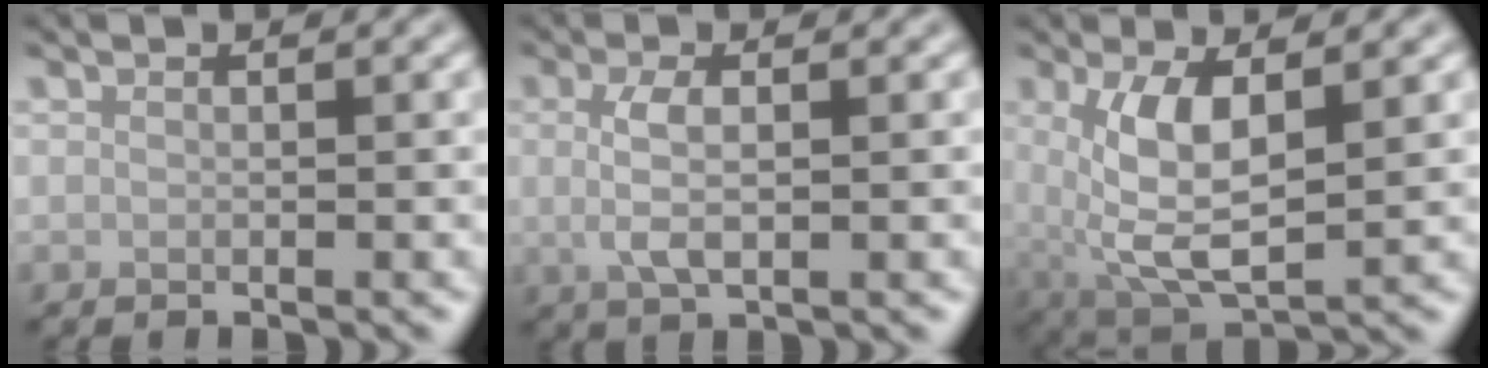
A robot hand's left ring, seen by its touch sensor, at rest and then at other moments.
{"total": 3.0, "force": [0.2, 1.1, 2.8], "torque": [-0.061, -0.001, 0.002]}
{"total": 7.1, "force": [1.0, 2.8, 6.4], "torque": [-0.132, -0.010, 0.023]}